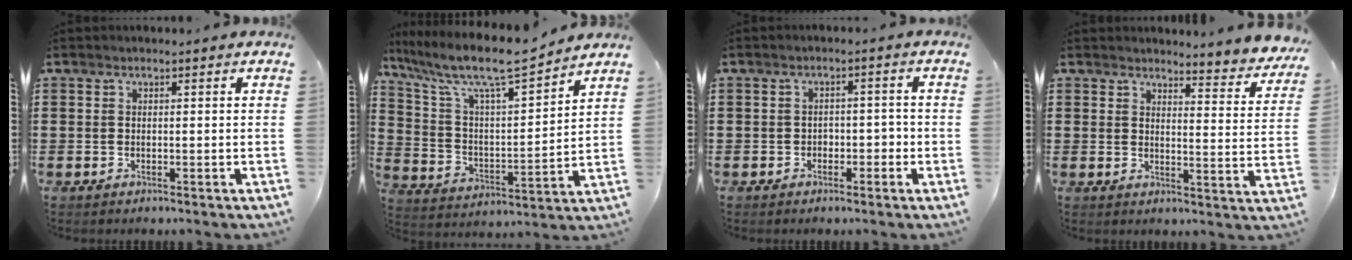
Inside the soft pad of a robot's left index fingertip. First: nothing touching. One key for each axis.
{"total": 10.2, "fx": 8.4, "fy": 1.3, "fz": 5.6, "tx": -0.145, "ty": -0.052, "tz": 0.139}
{"total": 2.0, "fx": -1.2, "fy": 1.2, "fz": 0.9, "tx": -0.024, "ty": 0.005, "tz": -0.029}
{"total": 3.9, "fx": 3.7, "fy": 0.1, "fz": 1.1, "tx": -0.025, "ty": -0.029, "tz": 0.059}